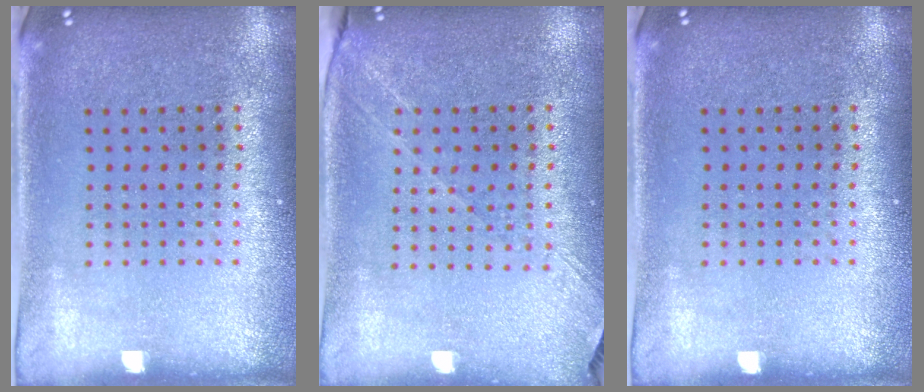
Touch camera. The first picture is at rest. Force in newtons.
{"total": 1.3, "press": 1.2, "slide": 0.5}
{"total": 0.0}